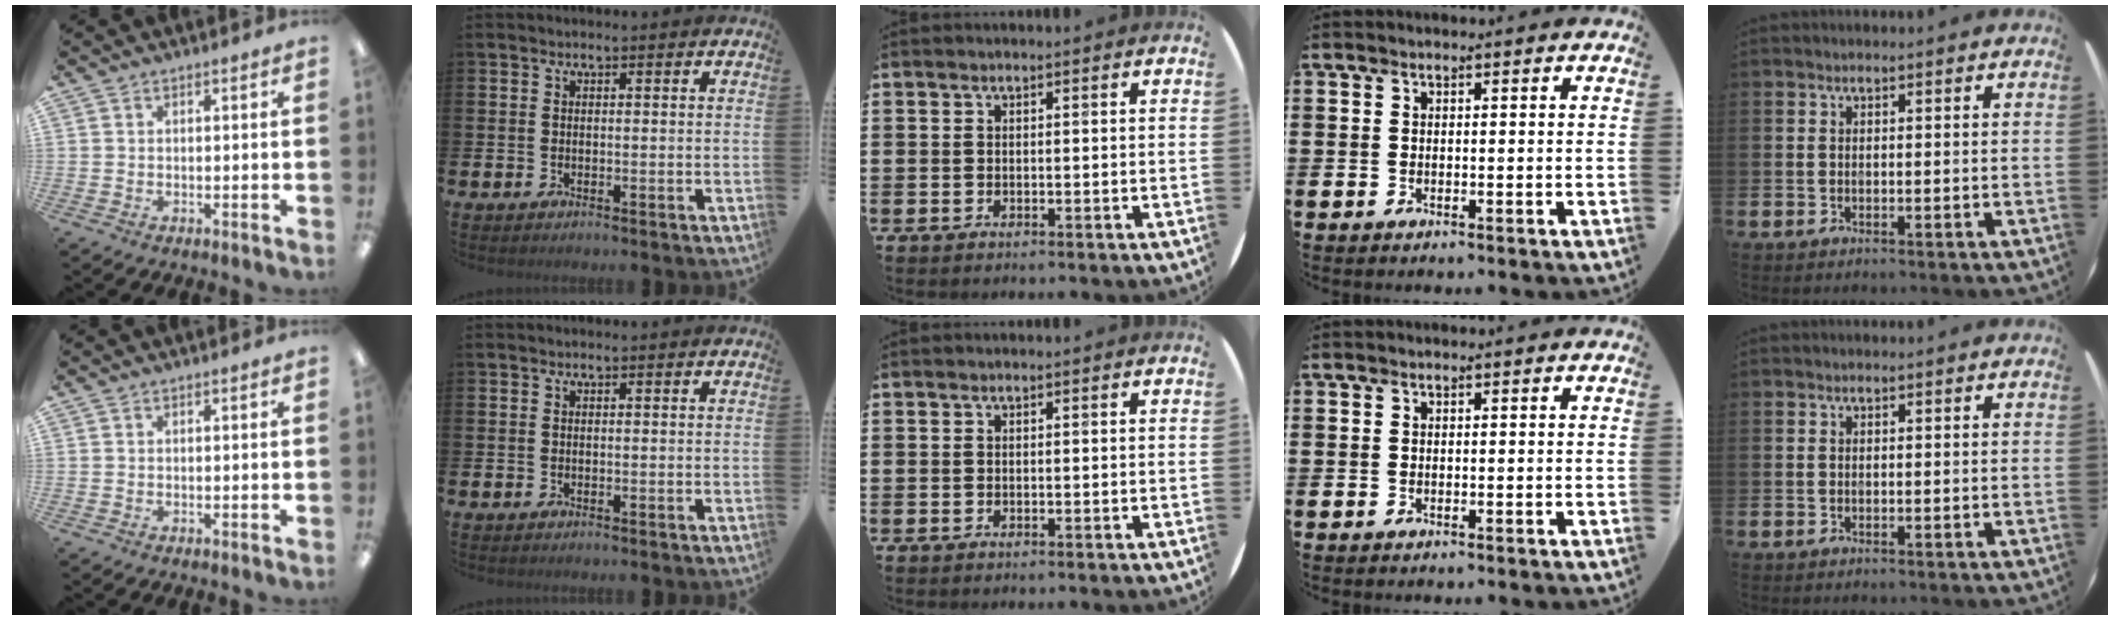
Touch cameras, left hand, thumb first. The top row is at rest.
{}